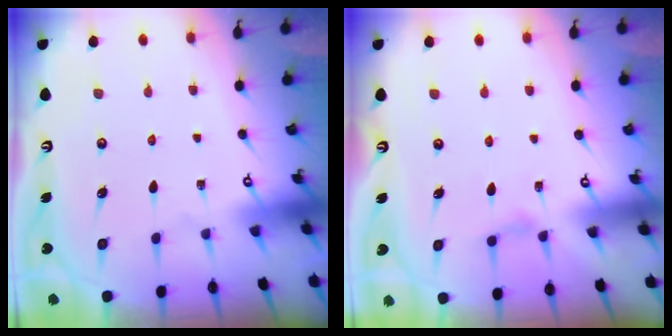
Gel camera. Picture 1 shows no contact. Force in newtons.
{"total": 2.0, "press": 2.0, "slide": 0.4}